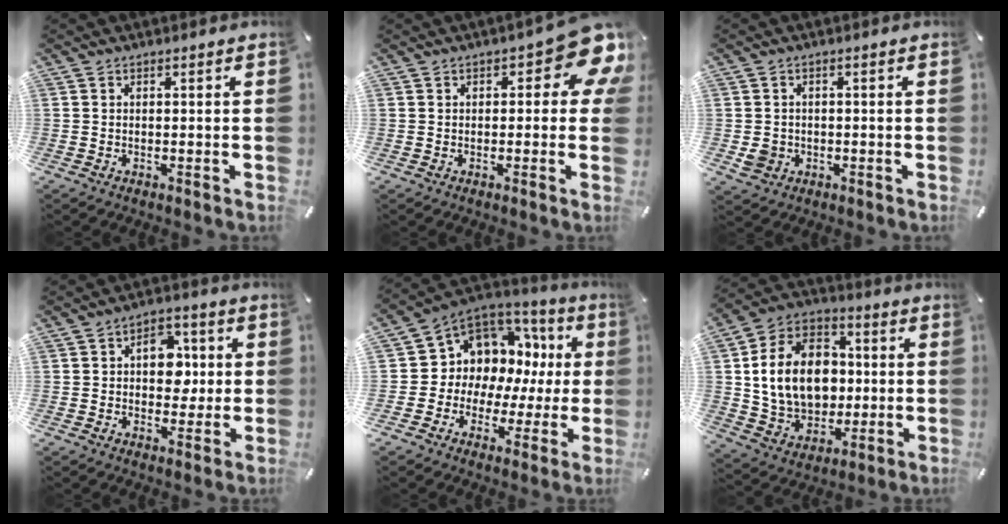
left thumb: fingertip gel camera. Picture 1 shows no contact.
{"total": 10.0, "force": [4.1, 4.2, 8.2], "torque": [-0.093, -0.027, 0.065]}
{"total": 3.5, "force": [-0.8, 3.3, 1.1], "torque": [-0.017, -0.001, -0.017]}
{"total": 9.3, "force": [1.0, 6.9, 6.1], "torque": [-0.077, 0.005, 0.012]}
{"total": 9.3, "force": [3.7, 8.3, 2.0], "torque": [-0.046, -0.058, 0.078]}
{"total": 17.0, "force": [0.2, 14.0, 9.7], "torque": [-0.204, 0.005, 0.011]}